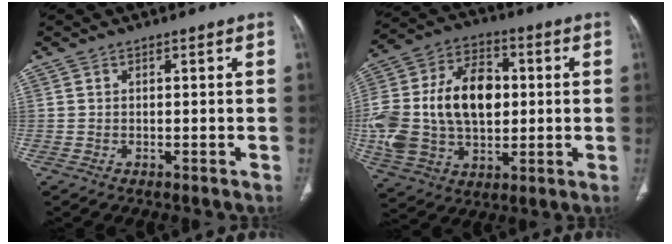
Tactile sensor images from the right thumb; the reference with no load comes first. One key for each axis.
{"total": 24.2, "fx": 0.9, "fy": 16.2, "fz": 17.9, "tx": -0.372, "ty": 0.016, "tz": 0.030}